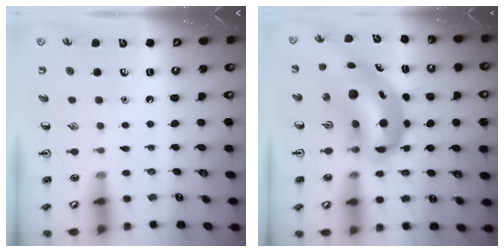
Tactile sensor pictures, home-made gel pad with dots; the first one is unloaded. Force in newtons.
{"total": 13.4, "press": 12.9, "slide": 3.9}